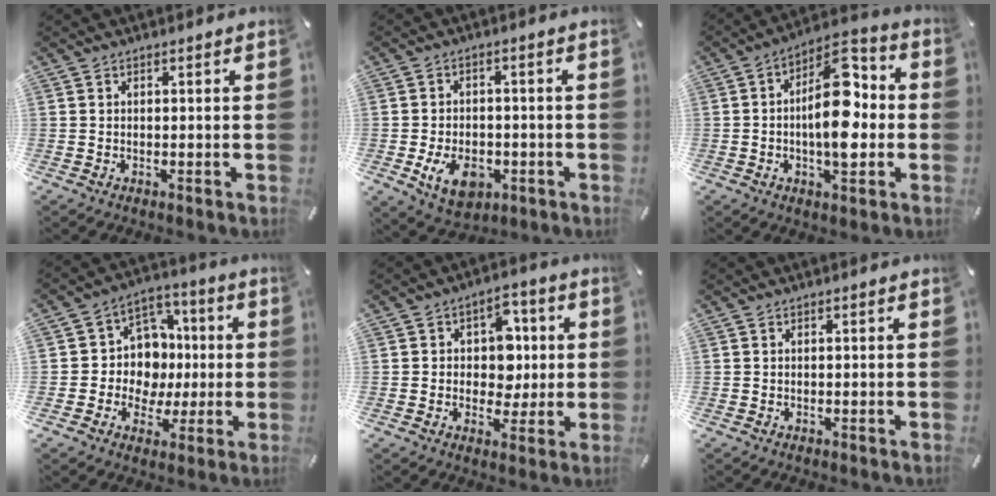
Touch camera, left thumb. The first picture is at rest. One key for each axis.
{"total": 8.8, "fx": -3.0, "fy": 6.2, "fz": 5.4, "tx": -0.100, "ty": 0.008, "tz": -0.055}
{"total": 16.4, "fx": -0.5, "fy": 7.9, "fz": 14.4, "tx": -0.228, "ty": -0.002, "tz": -0.010}
{"total": 11.3, "fx": -0.2, "fy": 10.9, "fz": 2.7, "tx": -0.042, "ty": 0.001, "tz": 0.009}
{"total": 9.1, "fx": 0.3, "fy": 7.8, "fz": 4.8, "tx": -0.058, "ty": 0.007, "tz": 0.005}
{"total": 0.0}